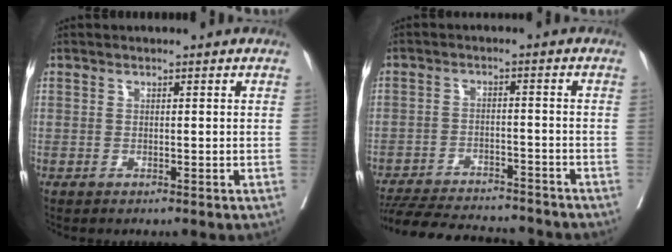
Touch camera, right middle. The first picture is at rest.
{"total": 17.6, "force": [-16.1, 3.3, 6.1], "torque": [-0.142, -0.018, -0.231]}